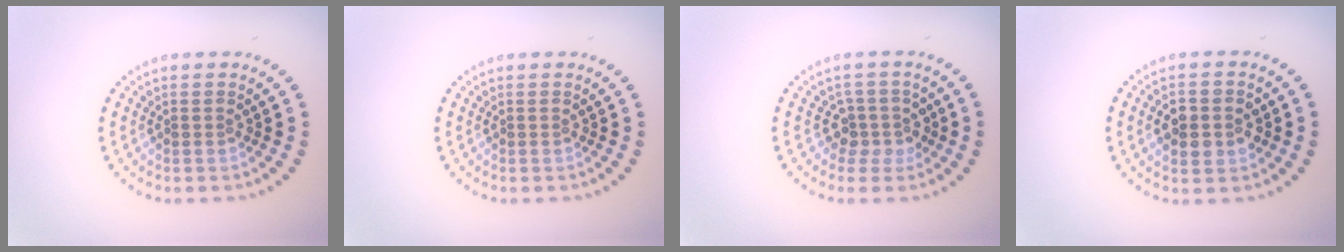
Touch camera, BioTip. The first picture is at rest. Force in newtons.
{"total": 0.0}
{"total": 2.4, "press": 1.8, "slide": 1.6}
{"total": 3.7, "press": 3.7, "slide": 0.2}